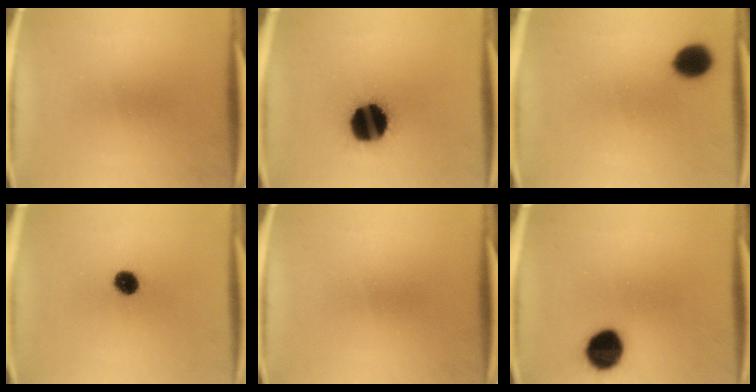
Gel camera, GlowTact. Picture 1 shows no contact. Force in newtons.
{"total": 19.1}
{"total": 7.2}
{"total": 5.6}
{"total": 0.0}
{"total": 10.5}